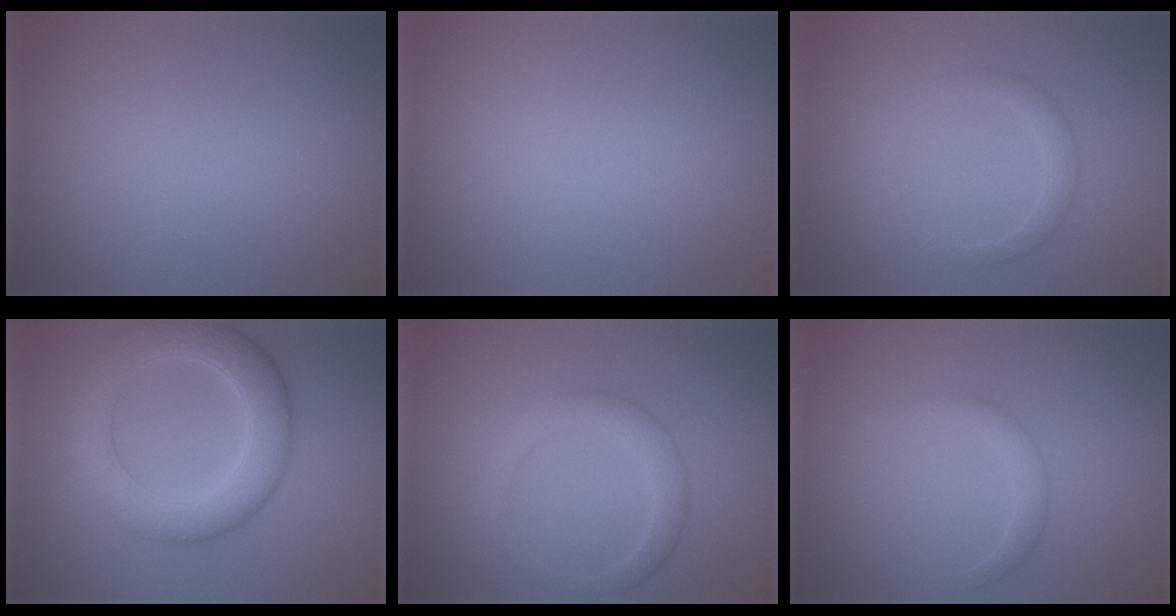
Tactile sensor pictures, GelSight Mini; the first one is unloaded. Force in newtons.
{"total": 0.0}
{"total": 1.6, "press": 1.6, "slide": 0.1}
{"total": 6.4, "press": 6.4, "slide": 0.0}
{"total": 2.5, "press": 2.5, "slide": 0.2}
{"total": 1.5, "press": 1.5, "slide": 0.0}